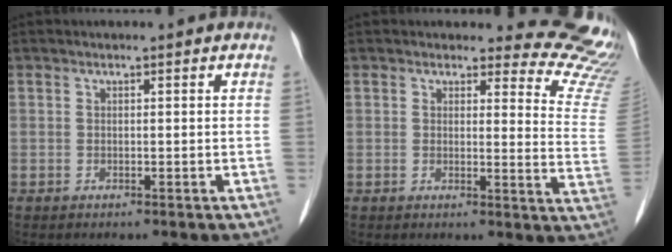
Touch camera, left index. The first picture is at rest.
{"total": 12.0, "force": [11.9, 1.8, 0.3], "torque": [0.035, -0.127, 0.087]}